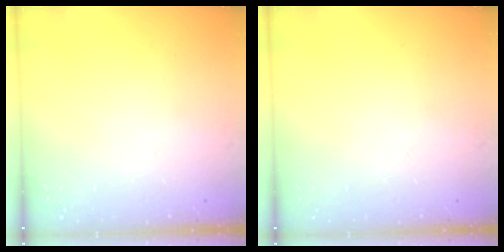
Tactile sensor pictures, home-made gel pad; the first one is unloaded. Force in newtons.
{"total": 0.0}